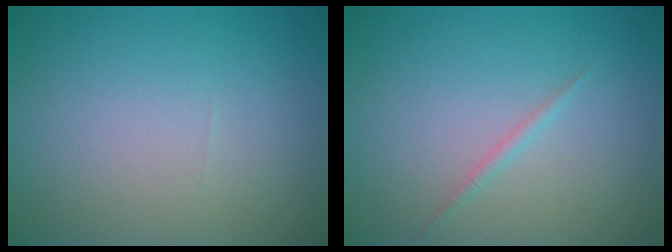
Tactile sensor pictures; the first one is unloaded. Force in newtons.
{"total": 0.7, "press": 0.7, "slide": 0.0}